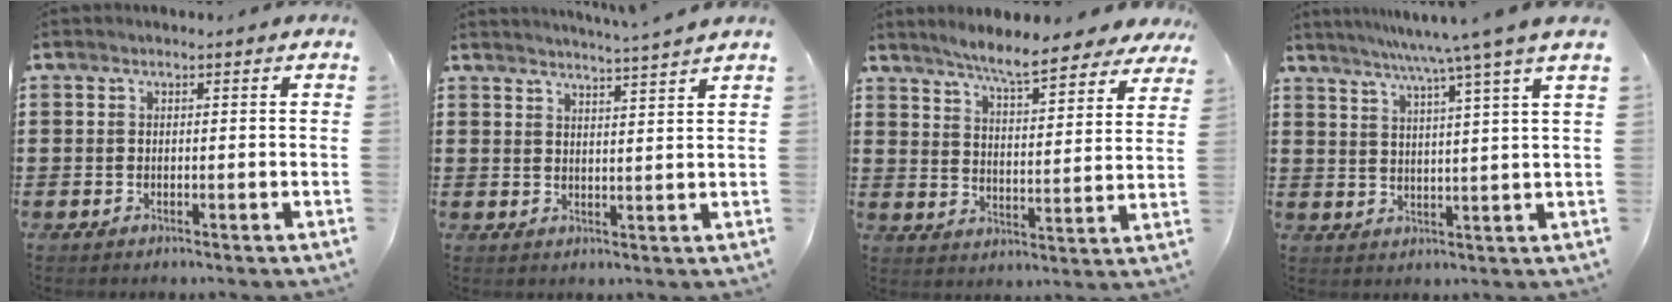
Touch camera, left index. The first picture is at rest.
{"total": 3.4, "force": [3.2, -0.9, 0.5], "torque": [-0.019, -0.017, 0.058]}
{"total": 7.0, "force": [6.4, -0.2, 3.0], "torque": [-0.073, -0.032, 0.109]}
{"total": 6.9, "force": [5.4, -1.8, 4.0], "torque": [-0.091, -0.027, 0.086]}